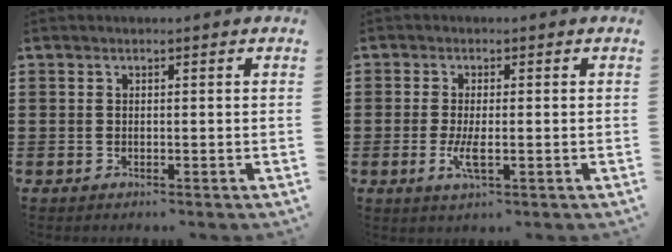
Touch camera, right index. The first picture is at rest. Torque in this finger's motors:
{"motor_torque": [2.14, 0.00, 0.45, 0.00]}